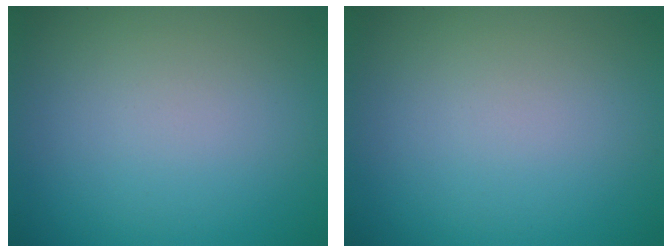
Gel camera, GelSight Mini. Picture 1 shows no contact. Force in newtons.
{"total": 0.0}